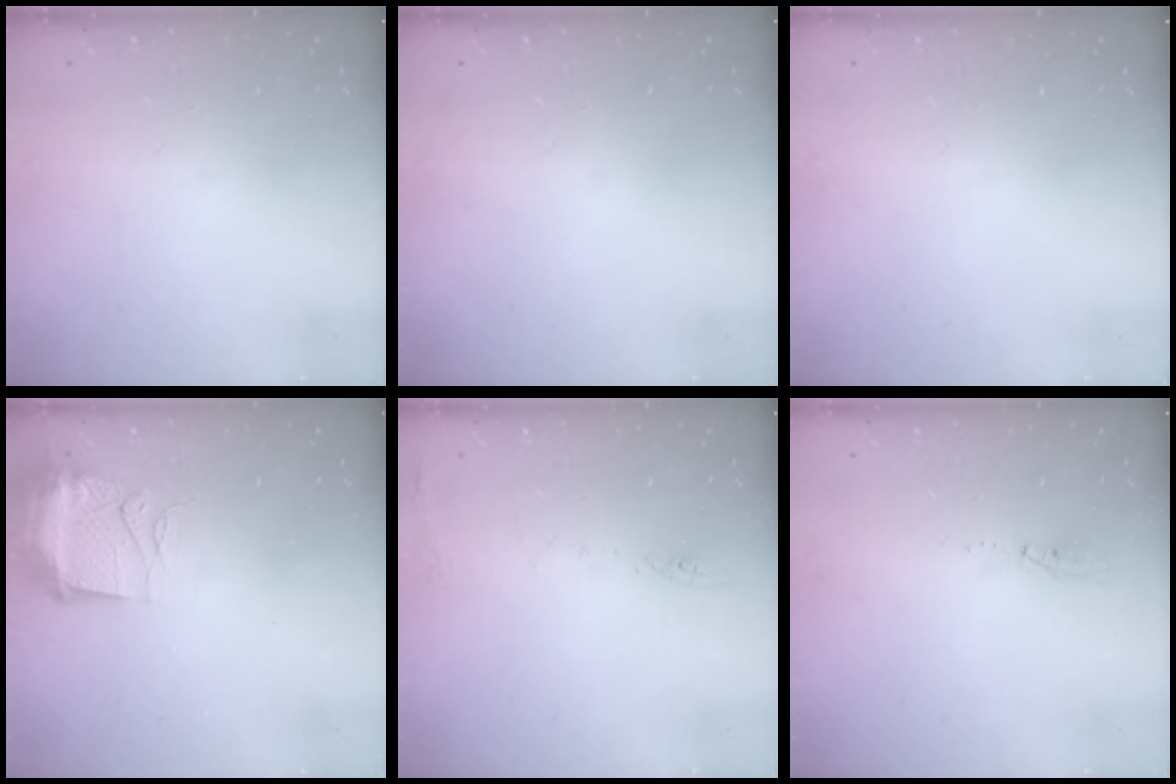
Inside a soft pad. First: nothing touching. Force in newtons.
{"total": 0.0}
{"total": 0.0}
{"total": 11.7, "press": 11.6, "slide": 1.0}
{"total": 6.5, "press": 6.5, "slide": 0.9}
{"total": 15.4, "press": 4.4, "slide": 14.7}